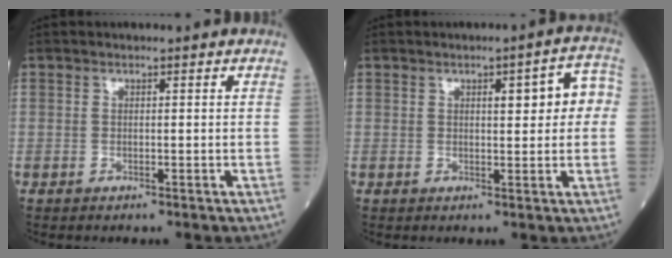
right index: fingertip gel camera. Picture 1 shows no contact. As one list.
[{"total": 6.1, "force": [1.1, 1.8, 5.7], "torque": [-0.067, 0.022, 0.011]}]